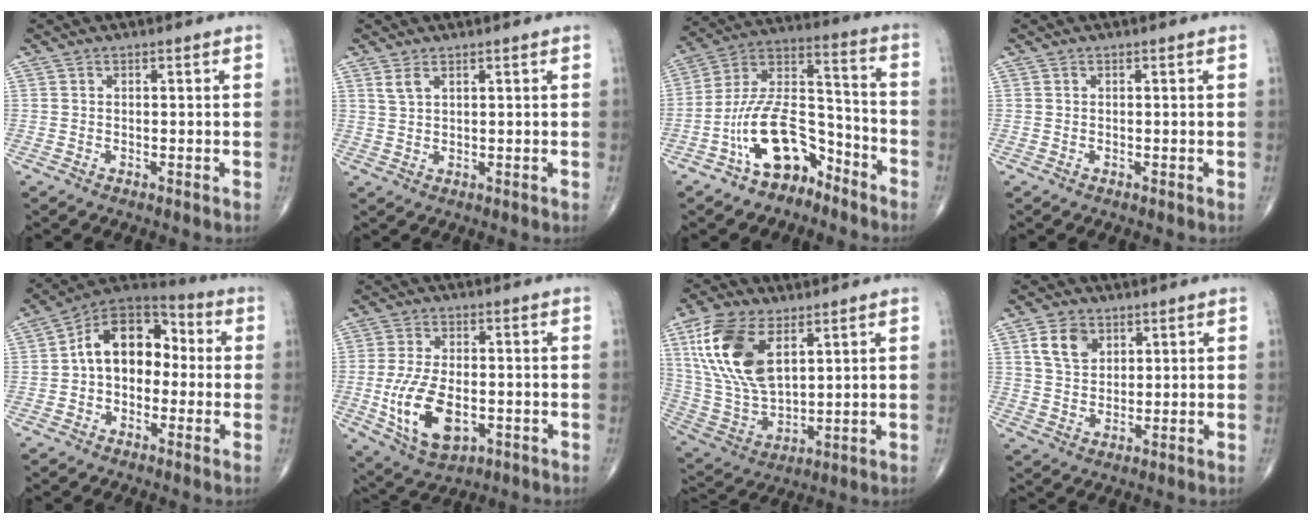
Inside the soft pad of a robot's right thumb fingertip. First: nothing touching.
{"total": 2.1, "force": [1.3, 0.8, 1.4], "torque": [-0.031, 0.000, 0.034]}
{"total": 15.0, "force": [-8.6, 8.1, 9.3], "torque": [-0.151, 0.093, -0.161]}
{"total": 0.0}
{"total": 13.8, "force": [0.3, 9.5, 10.1], "torque": [-0.122, 0.047, -0.013]}
{"total": 12.7, "force": [-2.8, 6.9, 10.3], "torque": [-0.194, -0.004, -0.038]}
{"total": 18.0, "force": [7.3, 9.6, 13.4], "torque": [-0.259, -0.024, 0.147]}
{"total": 6.7, "force": [3.0, 4.8, 3.7], "torque": [-0.048, -0.012, 0.058]}